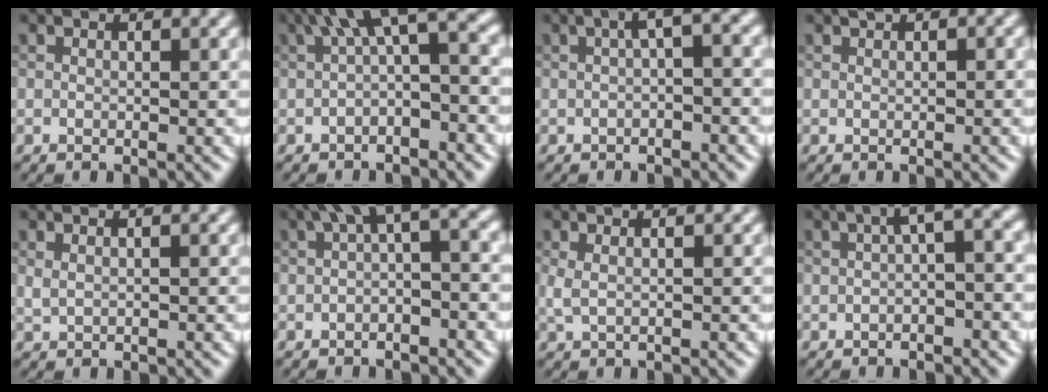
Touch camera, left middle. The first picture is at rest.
{"total": 6.1, "force": [1.3, 2.1, 5.6], "torque": [-0.076, 0.022, 0.008]}
{"total": 2.7, "force": [0.2, 0.6, 2.7], "torque": [-0.040, 0.014, -0.002]}
{"total": 1.1, "force": [0.6, 0.5, 0.8], "torque": [-0.010, 0.005, 0.006]}
{"total": 0.7, "force": [0.5, 0.2, 0.4], "torque": [-0.013, 0.002, 0.010]}
{"total": 4.1, "force": [0.9, 1.3, 3.8], "torque": [-0.054, 0.017, 0.005]}
{"total": 1.2, "force": [0.4, 0.4, 1.1], "torque": [-0.021, 0.002, 0.007]}
{"total": 3.0, "force": [0.1, 0.8, 2.9], "torque": [-0.044, 0.015, -0.004]}